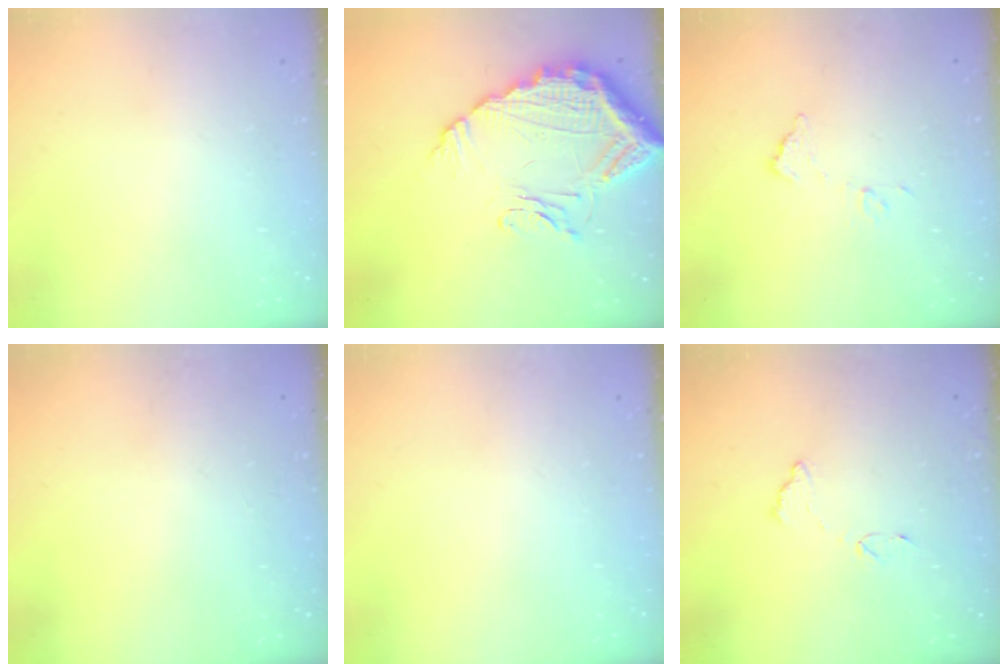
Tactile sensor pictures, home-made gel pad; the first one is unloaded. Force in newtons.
{"total": 14.4, "press": 14.3, "slide": 1.5}
{"total": 6.3, "press": 6.3, "slide": 0.3}
{"total": 3.9, "press": 3.9, "slide": 0.1}
{"total": 0.0}
{"total": 7.1, "press": 7.1, "slide": 0.3}